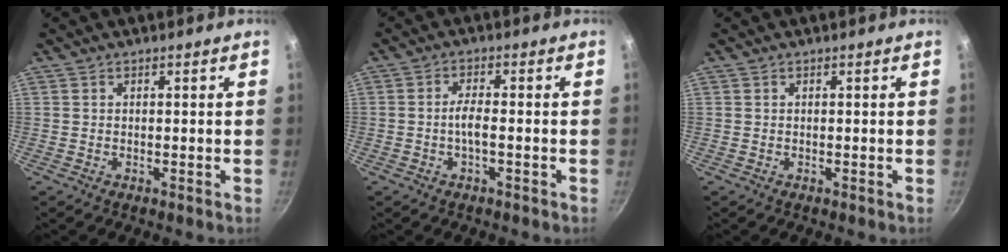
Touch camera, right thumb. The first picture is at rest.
{"total": 3.0, "force": [-0.9, 0.8, 2.8], "torque": [-0.061, 0.015, -0.022]}
{"total": 0.0}